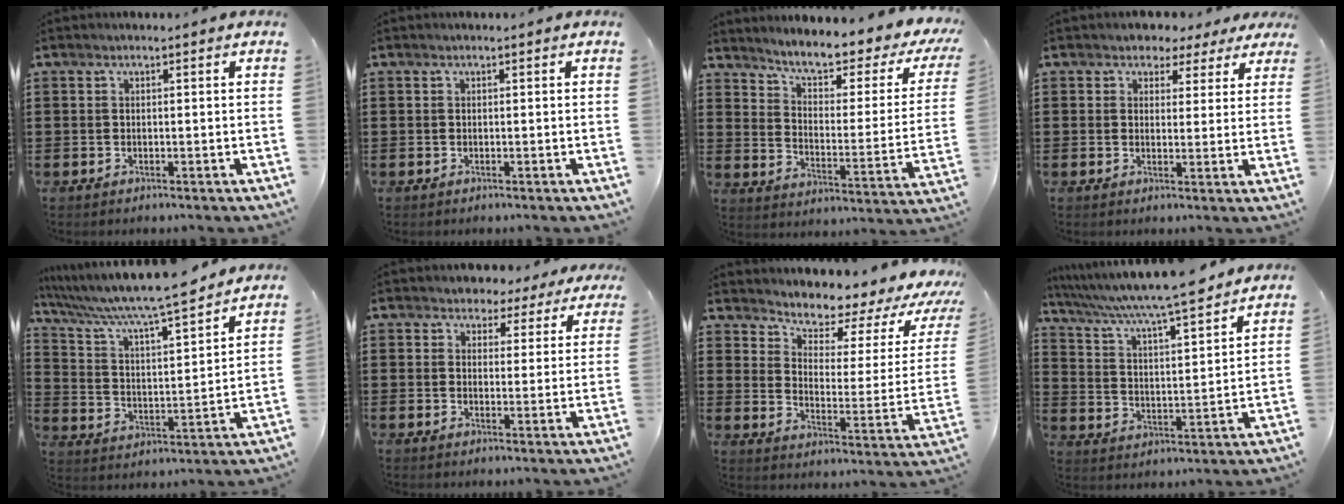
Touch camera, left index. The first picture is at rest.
{"total": 0.0}
{"total": 5.7, "force": [4.6, 0.6, 3.2], "torque": [-0.076, -0.038, 0.070]}
{"total": 3.1, "force": [2.3, 2.0, 0.3], "torque": [-0.014, 0.000, 0.039]}
{"total": 8.0, "force": [7.2, -0.2, 3.6], "torque": [-0.099, -0.050, 0.117]}
{"total": 3.5, "force": [2.8, 2.0, 0.2], "torque": [-0.013, -0.005, 0.048]}
{"total": 4.9, "force": [4.4, 1.9, 1.1], "torque": [-0.038, -0.043, 0.067]}
{"total": 6.5, "force": [5.8, -0.4, 2.9], "torque": [-0.081, -0.043, 0.093]}